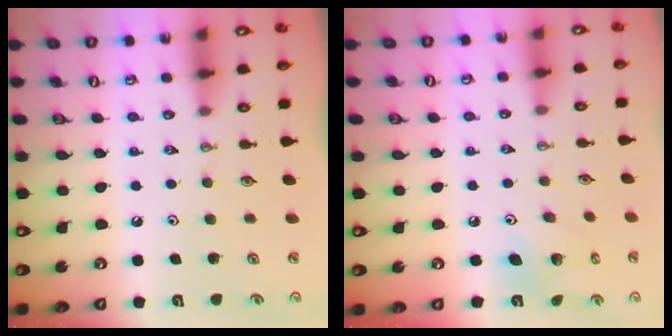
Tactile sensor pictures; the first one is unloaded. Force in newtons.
{"total": 9.0, "press": 9.0, "slide": 0.3}